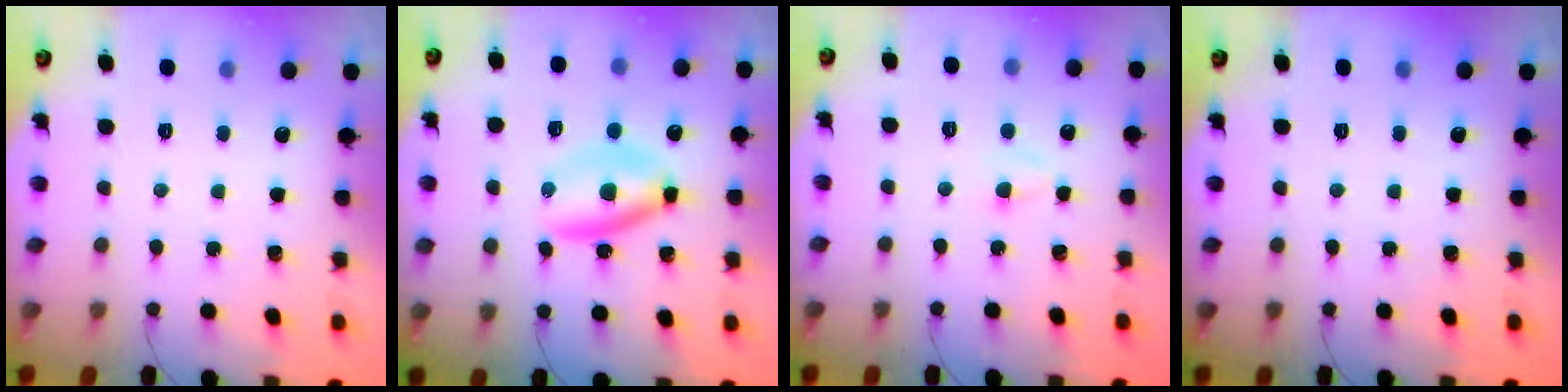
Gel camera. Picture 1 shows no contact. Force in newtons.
{"total": 6.3, "press": 6.2, "slide": 1.3}
{"total": 2.8, "press": 2.6, "slide": 1.1}
{"total": 0.0}